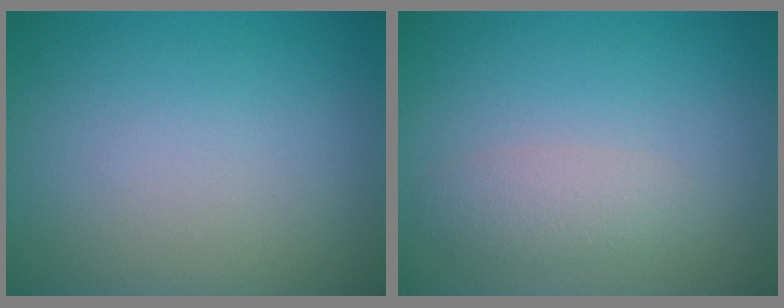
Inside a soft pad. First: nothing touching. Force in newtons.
{"total": 1.9, "press": 1.9, "slide": 0.0}